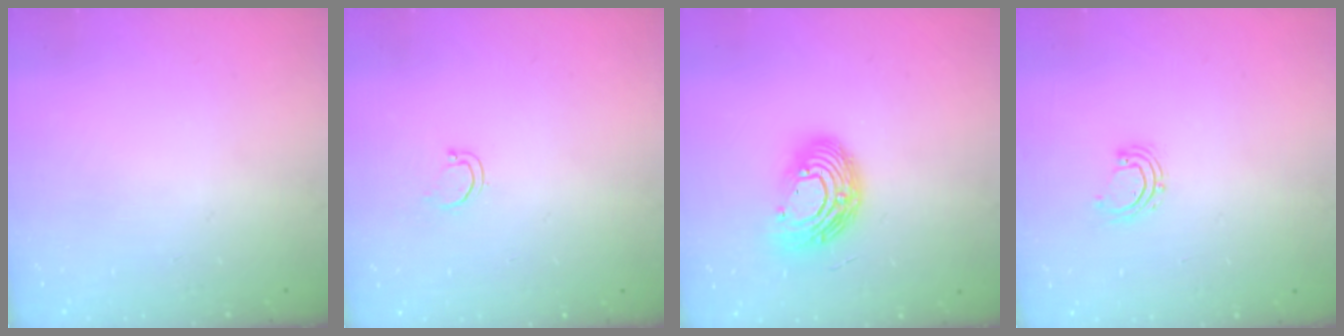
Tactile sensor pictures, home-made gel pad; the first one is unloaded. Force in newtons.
{"total": 2.8, "press": 2.8, "slide": 0.2}
{"total": 12.9, "press": 12.9, "slide": 1.2}
{"total": 3.9, "press": 3.9, "slide": 0.2}